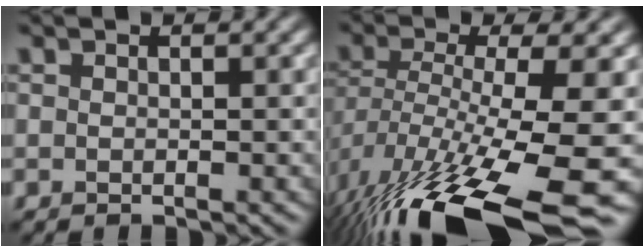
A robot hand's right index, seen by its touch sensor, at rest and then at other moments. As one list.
[{"total": 15.3, "force": [-7.6, 4.6, 12.5], "torque": [-0.248, -0.019, -0.108]}]